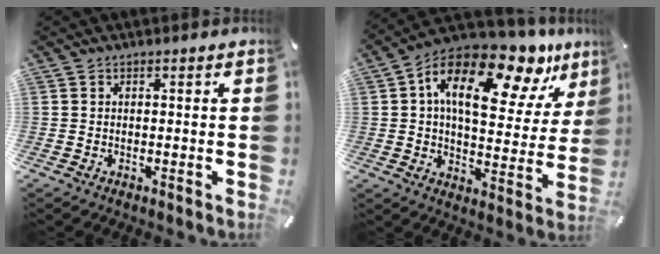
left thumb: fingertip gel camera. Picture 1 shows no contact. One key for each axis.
{"total": 20.0, "fx": 11.0, "fy": 9.7, "fz": 13.5, "tx": -0.221, "ty": -0.066, "tz": 0.183}